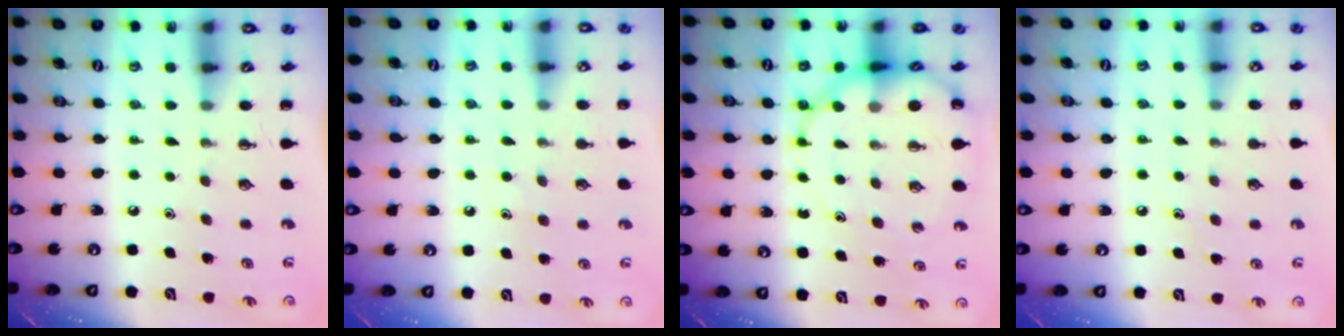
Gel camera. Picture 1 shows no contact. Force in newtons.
{"total": 6.9, "press": 6.8, "slide": 1.2}
{"total": 10.8, "press": 10.3, "slide": 2.9}
{"total": 6.7, "press": 6.4, "slide": 1.8}